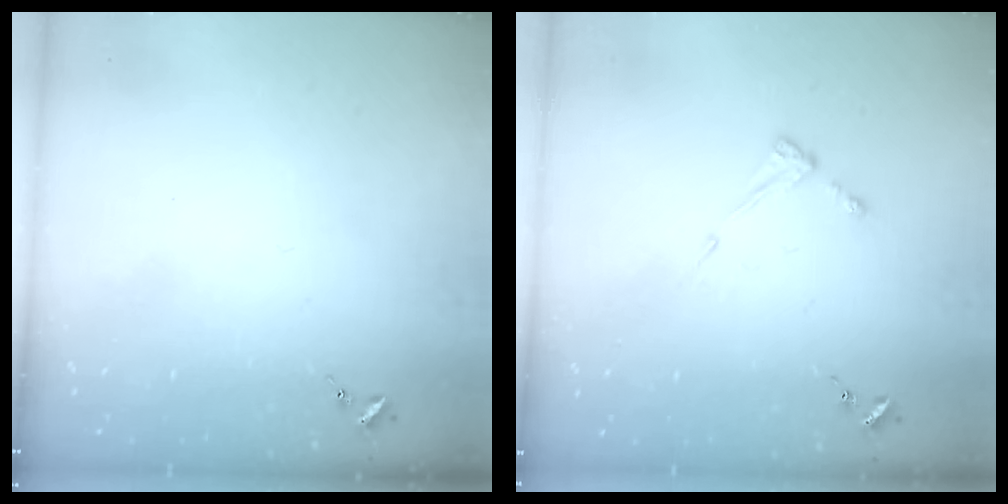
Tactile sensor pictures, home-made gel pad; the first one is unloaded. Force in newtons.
{"total": 4.4, "press": 4.3, "slide": 0.7}